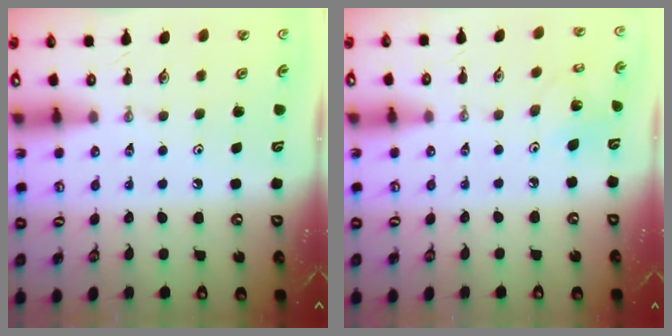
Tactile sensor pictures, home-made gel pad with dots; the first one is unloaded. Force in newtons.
{"total": 4.4, "press": 4.4, "slide": 0.2}